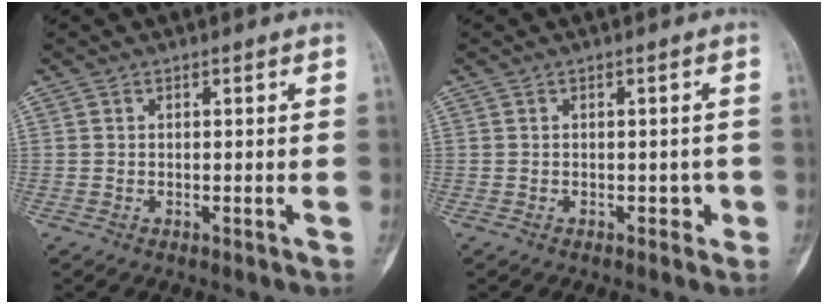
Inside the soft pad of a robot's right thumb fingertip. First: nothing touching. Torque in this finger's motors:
{"motor_torque": [0.67, -0.72, 0.22, -0.15, -0.05]}